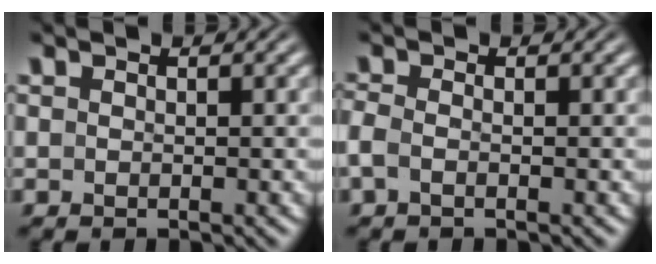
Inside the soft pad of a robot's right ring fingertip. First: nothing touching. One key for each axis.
{"total": 1.8, "fx": -1.0, "fy": 0.9, "fz": 1.2, "tx": -0.044, "ty": -0.011, "tz": -0.014}